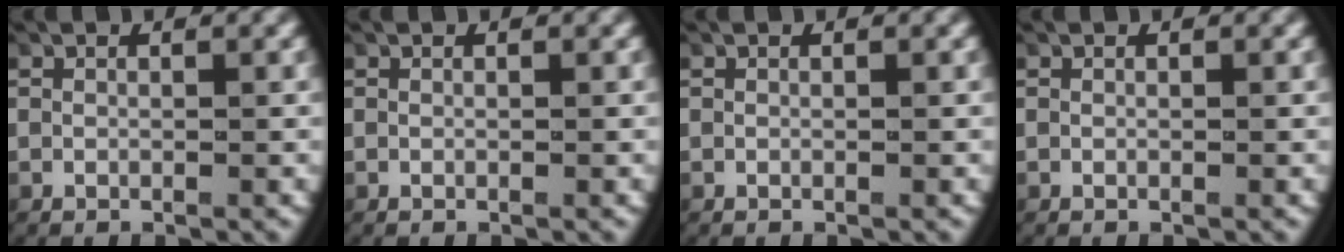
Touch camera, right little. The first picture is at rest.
{"total": 0.0}
{"total": 0.0}
{"total": 0.0}